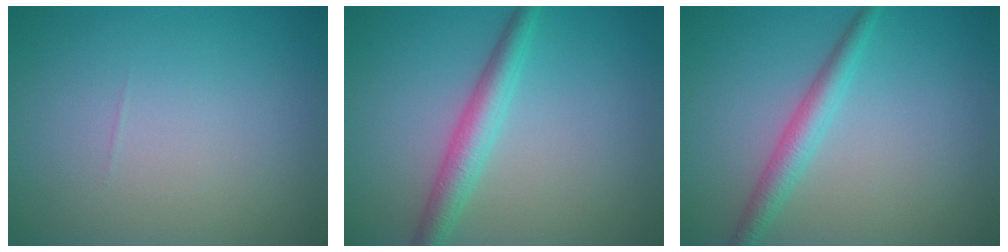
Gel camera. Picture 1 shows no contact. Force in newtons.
{"total": 3.3, "press": 3.3, "slide": 0.2}
{"total": 2.6, "press": 2.6, "slide": 0.0}